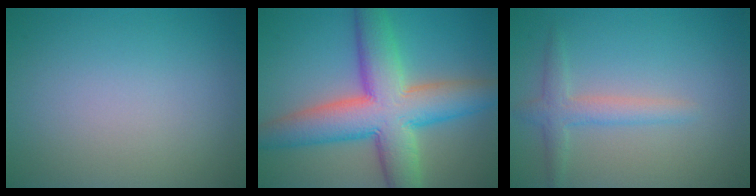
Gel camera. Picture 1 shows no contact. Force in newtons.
{"total": 10.8, "press": 10.8, "slide": 0.5}
{"total": 2.4, "press": 2.4, "slide": 0.1}